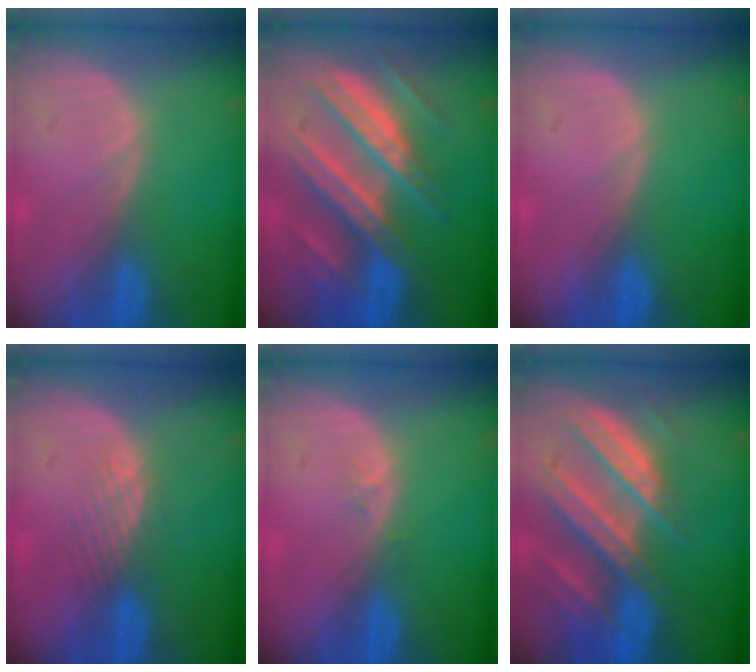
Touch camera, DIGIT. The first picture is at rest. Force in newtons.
{"total": 10.7, "press": 10.7, "slide": 1.0}
{"total": 0.0}
{"total": 2.9, "press": 2.3, "slide": 1.8}
{"total": 0.8, "press": 0.6, "slide": 0.5}
{"total": 10.3, "press": 9.0, "slide": 4.9}